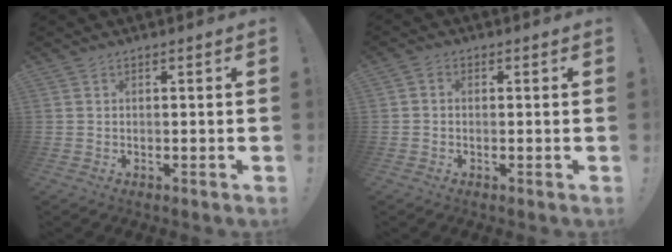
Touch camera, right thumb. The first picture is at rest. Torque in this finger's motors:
{"motor_torque": [-0.02, -0.02, 0.00, -0.17, 0.09]}